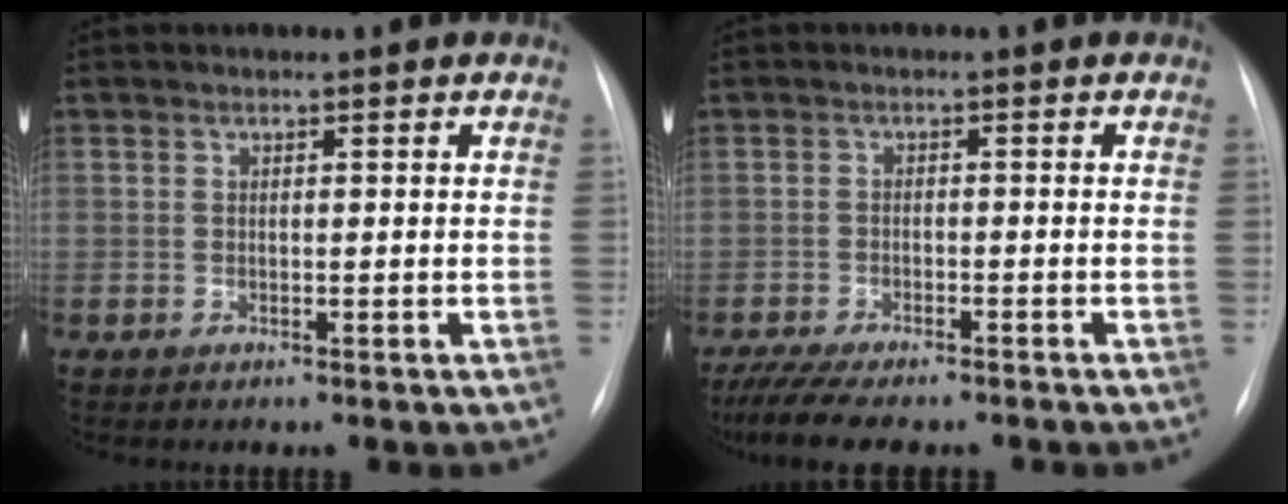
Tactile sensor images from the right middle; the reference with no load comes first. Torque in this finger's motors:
{"motor_torque": [0.95, -0.91, 0.13, 0.06]}